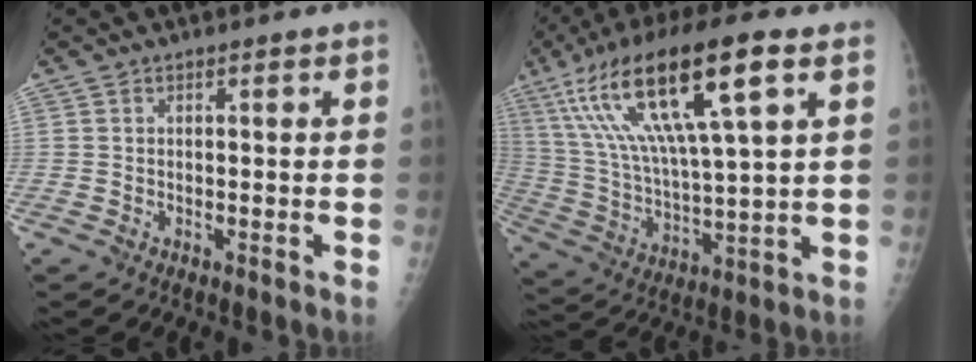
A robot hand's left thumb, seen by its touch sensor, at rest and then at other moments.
{"total": 22.3, "force": [10.2, 5.1, 19.1], "torque": [-0.367, -0.008, 0.186]}